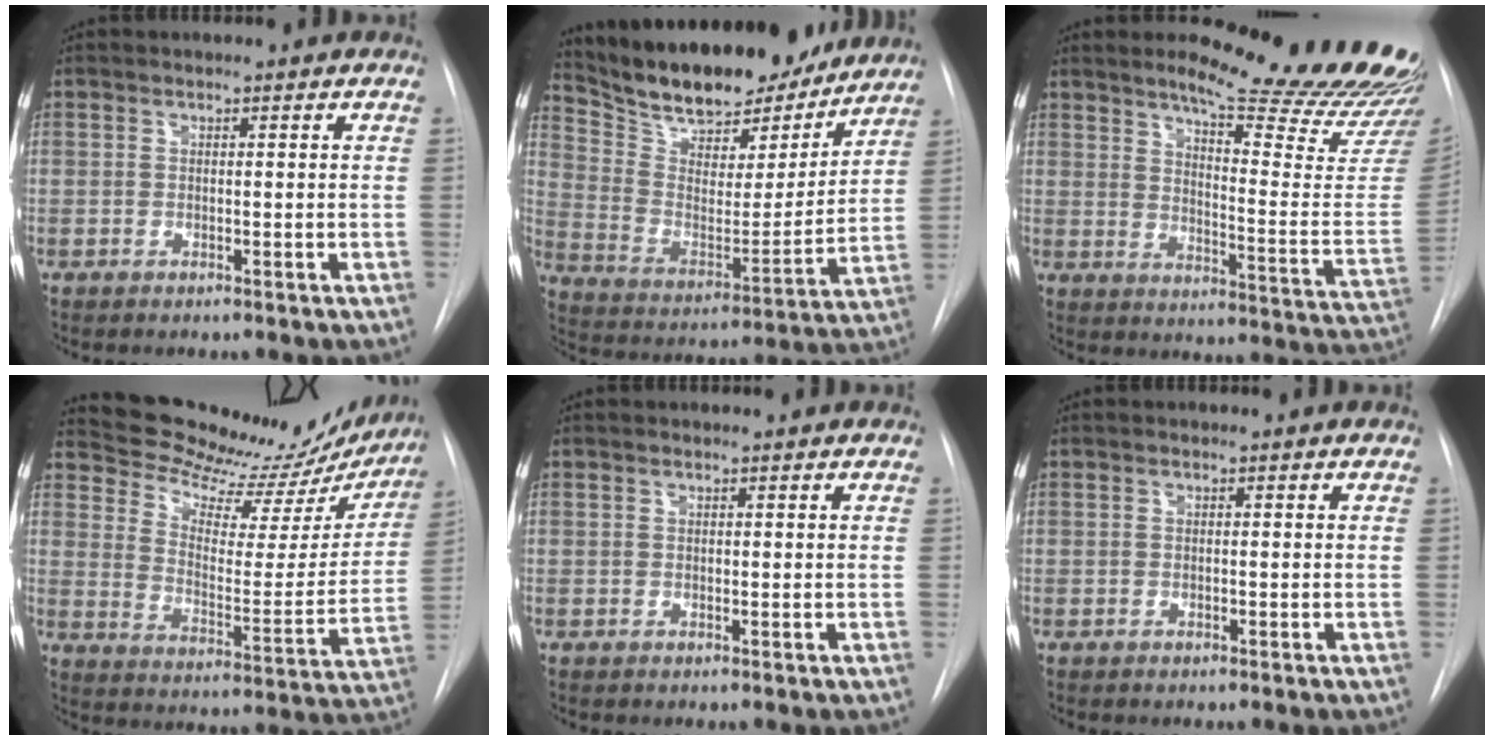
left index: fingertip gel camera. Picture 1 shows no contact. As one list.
[{"total": 21.3, "force": [18.6, 6.5, 8.1], "torque": [-0.148, -0.011, 0.293]}, {"total": 21.8, "force": [19.5, 0.4, 9.9], "torque": [-0.135, -0.137, 0.235]}, {"total": 21.1, "force": [20.0, 5.3, 4.2], "torque": [-0.054, -0.062, 0.256]}, {"total": 0.0}, {"total": 0.5, "force": [-0.5, 0.0, 0.0], "torque": [0.000, -0.005, -0.009]}]